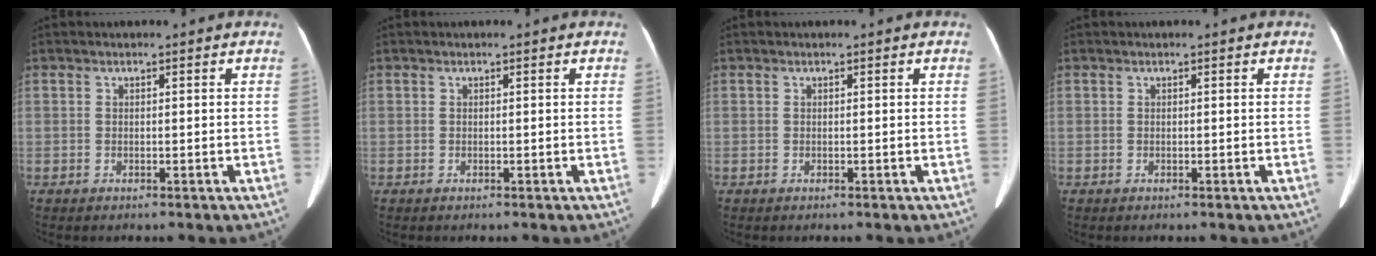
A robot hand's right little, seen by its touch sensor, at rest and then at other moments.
{"total": 0.0}
{"total": 0.0}
{"total": 0.0}